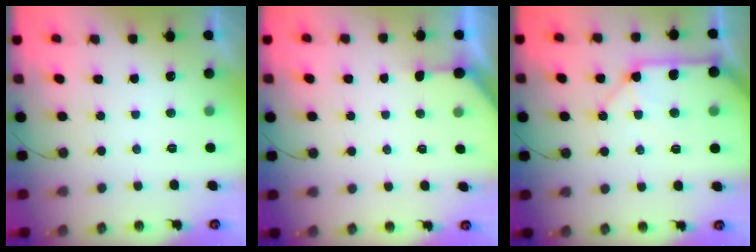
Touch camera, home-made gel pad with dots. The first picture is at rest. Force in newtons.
{"total": 2.0, "press": 2.0, "slide": 0.2}
{"total": 11.6, "press": 11.4, "slide": 1.9}